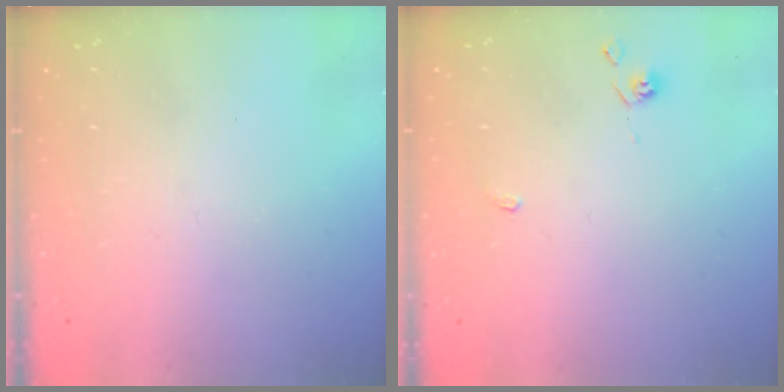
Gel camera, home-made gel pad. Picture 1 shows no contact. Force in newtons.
{"total": 2.2, "press": 2.2, "slide": 0.5}